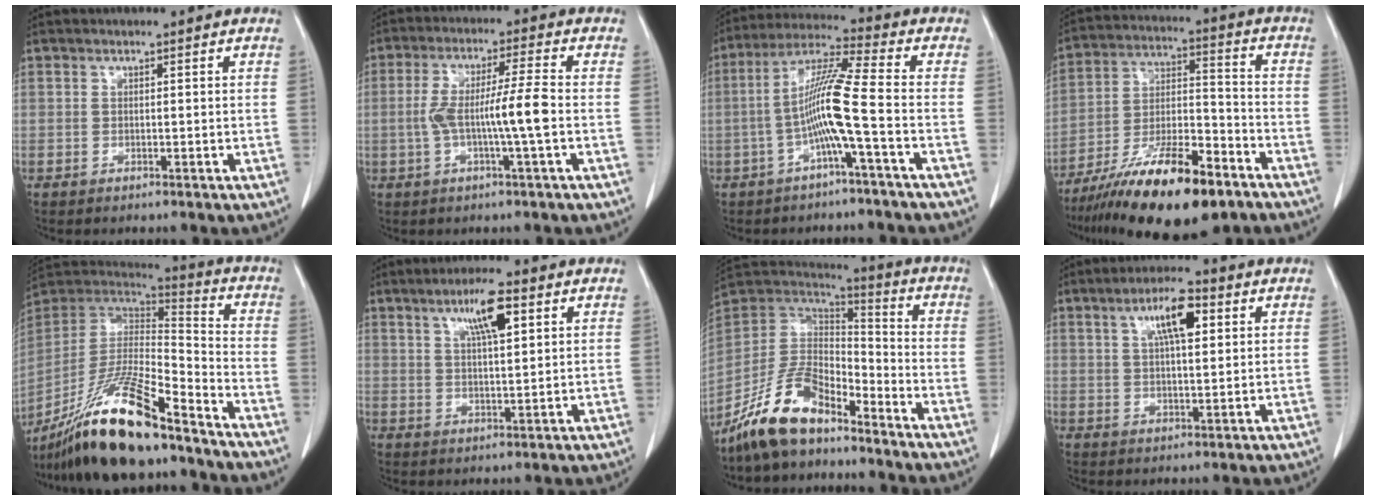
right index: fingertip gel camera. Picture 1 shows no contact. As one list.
[{"total": 8.2, "force": [-1.4, -0.4, 8.1], "torque": [-0.158, 0.011, -0.024]}, {"total": 9.5, "force": [-2.5, -1.1, 9.1], "torque": [-0.180, 0.018, -0.051]}, {"total": 19.1, "force": [-12.9, 4.4, 13.3], "torque": [-0.230, -0.010, -0.223]}, {"total": 20.7, "force": [-15.9, 2.5, 13.0], "torque": [-0.272, -0.018, -0.294]}, {"total": 6.9, "force": [3.4, 1.0, 5.9], "torque": [-0.106, 0.005, 0.057]}, {"total": 12.7, "force": [-9.4, 5.6, 6.5], "torque": [-0.140, 0.020, -0.186]}, {"total": 7.3, "force": [2.9, 1.7, 6.5], "torque": [-0.115, 0.011, 0.048]}]